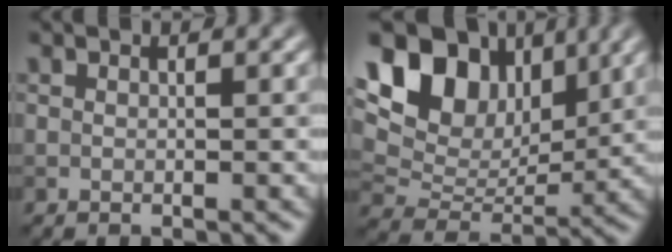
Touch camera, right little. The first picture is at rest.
{"total": 11.9, "force": [5.8, 8.0, 6.6], "torque": [-0.125, 0.032, 0.089]}